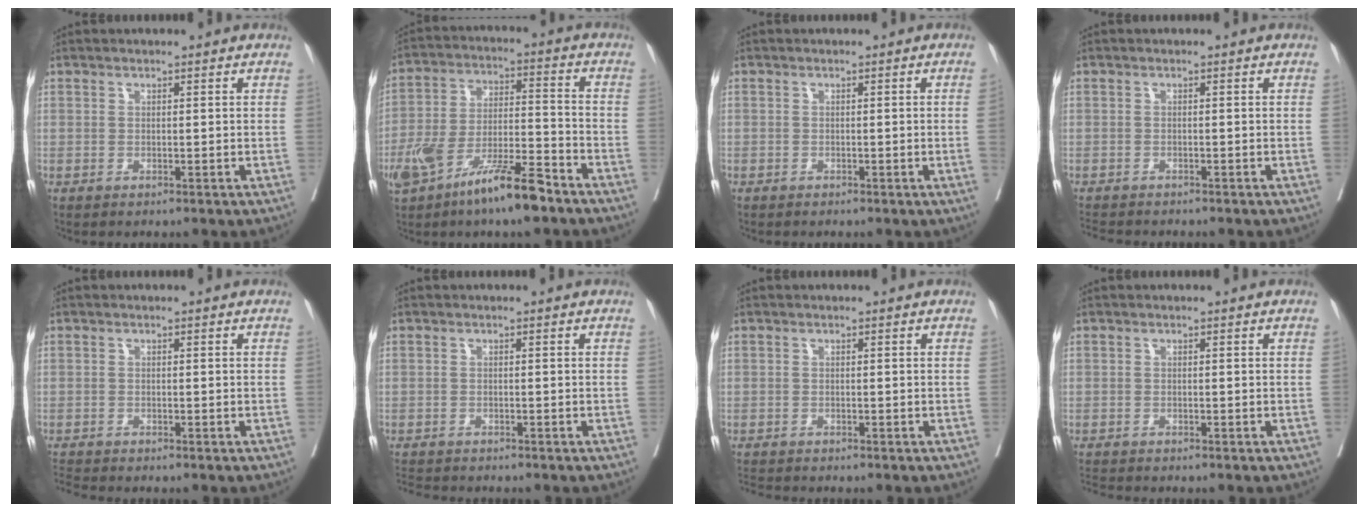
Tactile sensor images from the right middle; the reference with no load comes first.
{"total": 13.3, "force": [-8.6, 2.3, 9.9], "torque": [-0.193, -0.005, -0.152]}
{"total": 0.6, "force": [-0.3, 0.0, 0.5], "torque": [-0.007, 0.000, -0.007]}
{"total": 4.2, "force": [-4.0, 0.8, 1.3], "torque": [-0.018, -0.010, -0.064]}
{"total": 1.9, "force": [-1.8, -0.5, -0.1], "torque": [-0.003, -0.013, -0.036]}
{"total": 3.8, "force": [-3.7, 0.6, 0.8], "torque": [-0.010, -0.012, -0.062]}
{"total": 2.0, "force": [-2.0, -0.1, 0.2], "torque": [-0.003, -0.010, -0.036]}
{"total": 2.0, "force": [-2.0, -0.1, 0.1], "torque": [-0.003, -0.010, -0.036]}